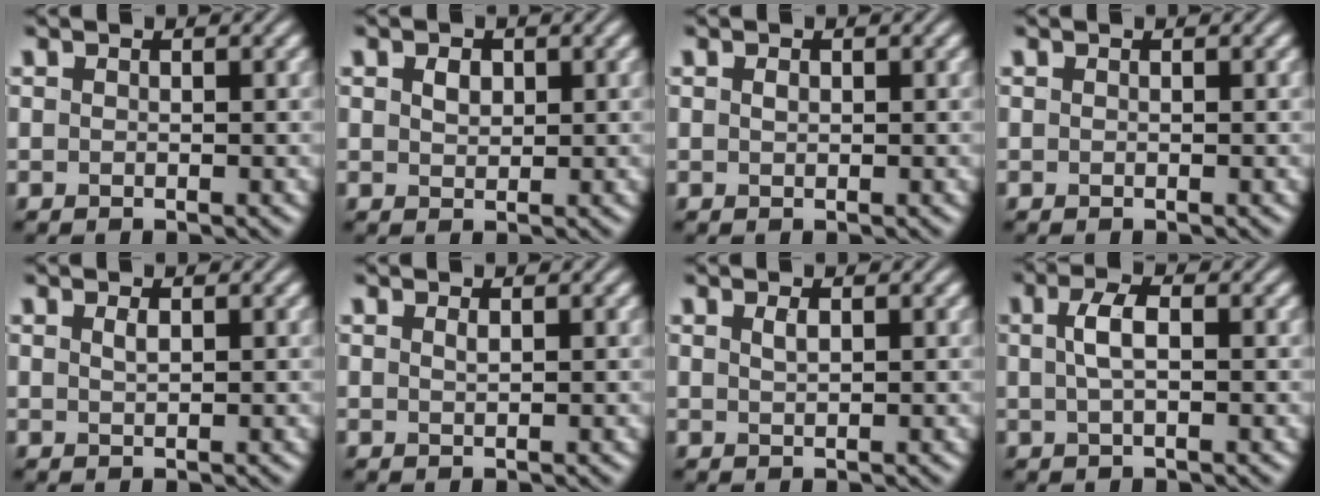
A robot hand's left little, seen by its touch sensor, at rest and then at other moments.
{"total": 1.4, "force": [0.6, 1.0, 0.9], "torque": [-0.017, 0.001, 0.011]}
{"total": 0.5, "force": [0.2, 0.3, 0.4], "torque": [-0.010, 0.002, 0.004]}
{"total": 0.0}
{"total": 0.8, "force": [0.4, 0.2, 0.6], "torque": [-0.014, 0.001, 0.009]}
{"total": 0.6, "force": [0.4, 0.1, 0.4], "torque": [-0.009, 0.001, 0.007]}
{"total": 0.9, "force": [0.5, 0.3, 0.7], "torque": [-0.016, 0.002, 0.011]}
{"total": 2.5, "force": [0.3, 0.9, 2.3], "torque": [-0.048, 0.007, 0.003]}